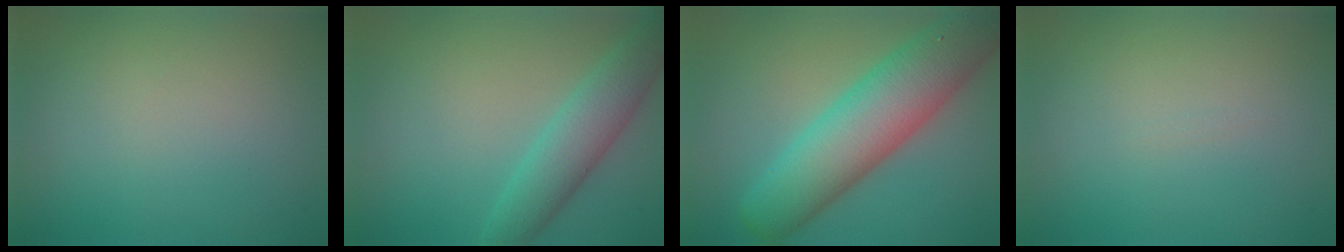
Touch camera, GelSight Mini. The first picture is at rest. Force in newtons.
{"total": 4.5, "press": 4.5, "slide": 0.1}
{"total": 9.5, "press": 9.5, "slide": 0.5}
{"total": 0.0}